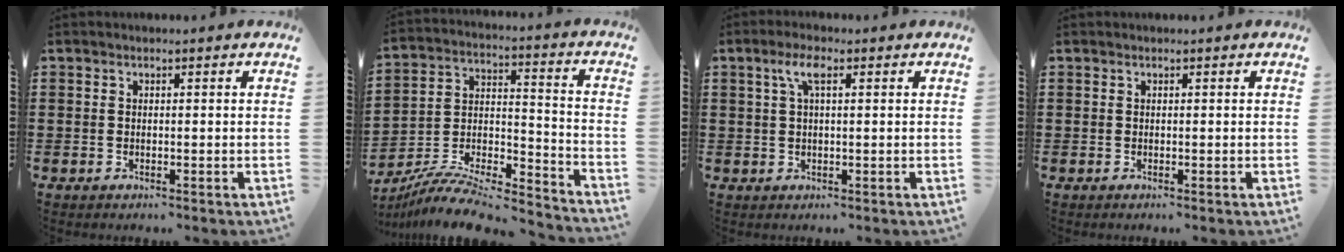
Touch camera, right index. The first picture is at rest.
{"total": 9.3, "force": [-8.4, 1.5, 3.7], "torque": [-0.068, 0.009, -0.168]}
{"total": 3.4, "force": [1.3, 1.0, 3.0], "torque": [-0.065, 0.010, 0.019]}
{"total": 0.0}